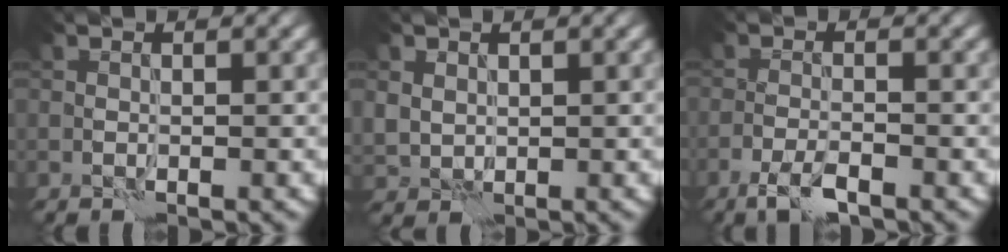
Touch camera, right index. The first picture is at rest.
{"total": 1.9, "force": [1.0, 1.5, 0.4], "torque": [-0.012, -0.005, 0.022]}
{"total": 2.5, "force": [-1.8, 0.6, 1.7], "torque": [-0.040, -0.002, -0.041]}